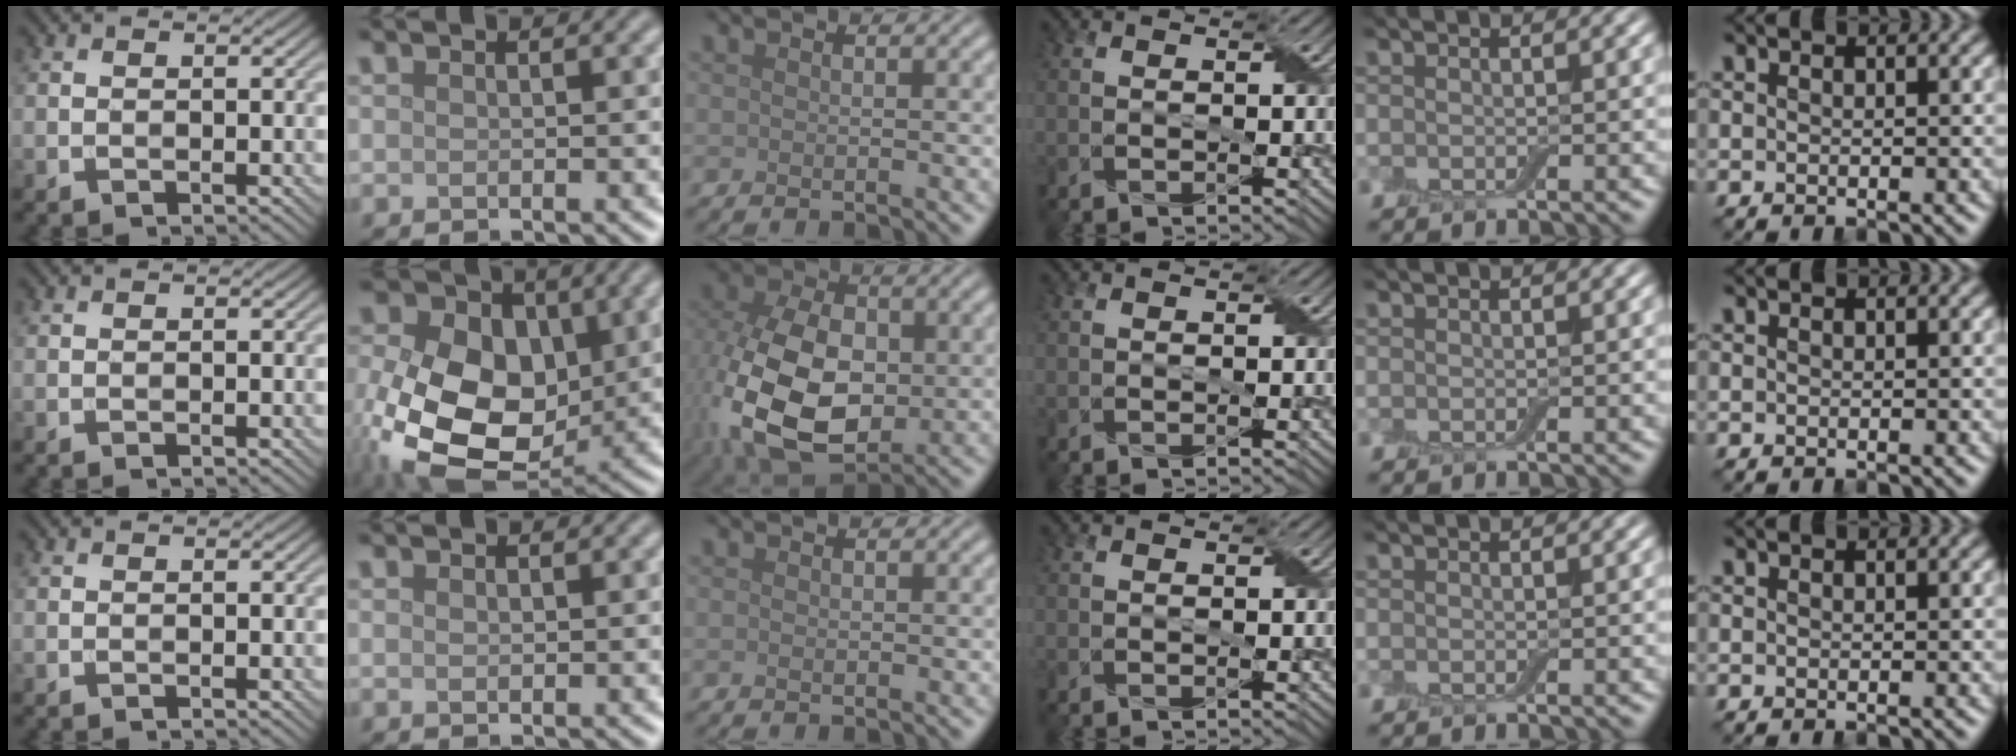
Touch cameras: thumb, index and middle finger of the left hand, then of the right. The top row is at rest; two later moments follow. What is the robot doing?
{"motion": "fold", "object": "aluminum foil"}